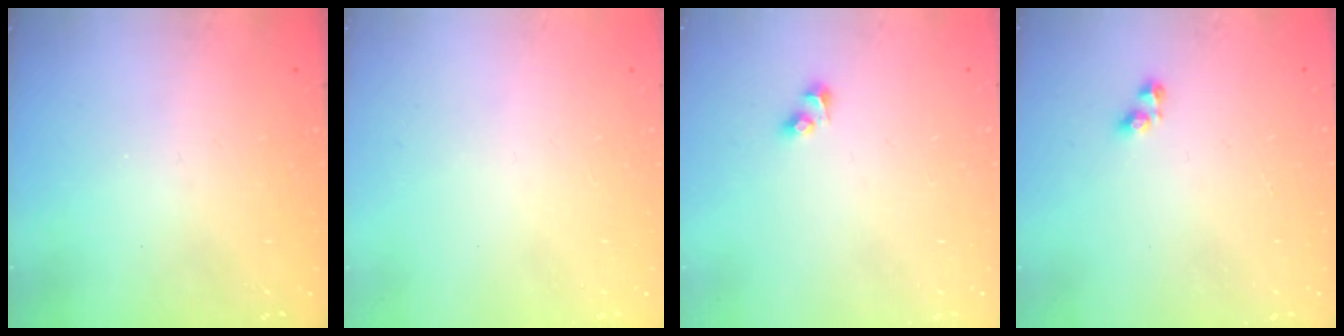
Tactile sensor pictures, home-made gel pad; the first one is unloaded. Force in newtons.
{"total": 0.0}
{"total": 2.7, "press": 2.5, "slide": 1.2}
{"total": 2.9, "press": 2.9, "slide": 0.4}